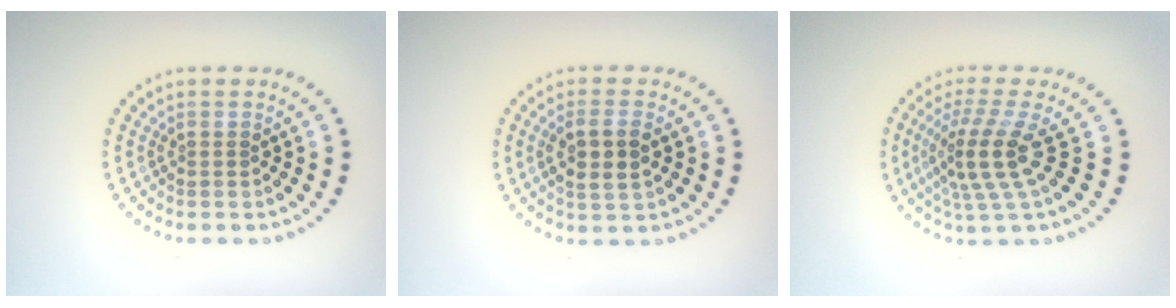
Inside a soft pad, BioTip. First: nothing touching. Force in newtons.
{"total": 2.8, "press": 2.7, "slide": 0.8}
{"total": 4.4, "press": 3.1, "slide": 3.1}